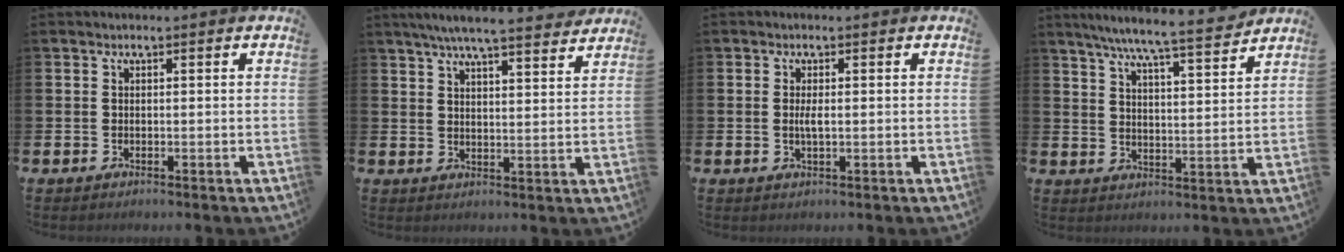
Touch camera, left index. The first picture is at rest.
{"total": 6.6, "force": [6.2, 0.2, 2.2], "torque": [-0.051, -0.031, 0.109]}
{"total": 1.7, "force": [0.1, 0.5, 1.7], "torque": [-0.029, 0.000, -0.001]}
{"total": 7.8, "force": [7.1, -0.1, 3.1], "torque": [-0.079, -0.043, 0.124]}